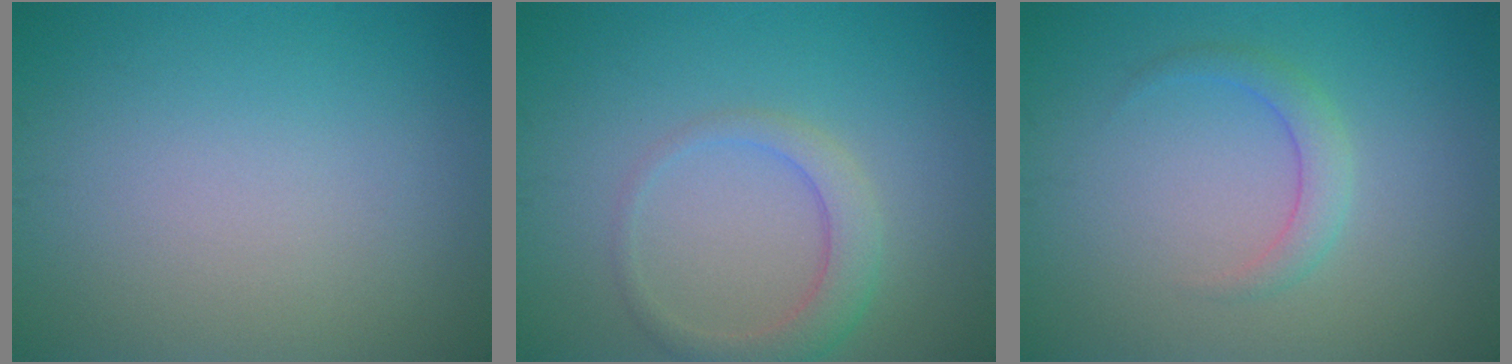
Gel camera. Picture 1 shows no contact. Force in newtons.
{"total": 2.9, "press": 2.9, "slide": 0.2}
{"total": 1.9, "press": 1.9, "slide": 0.1}